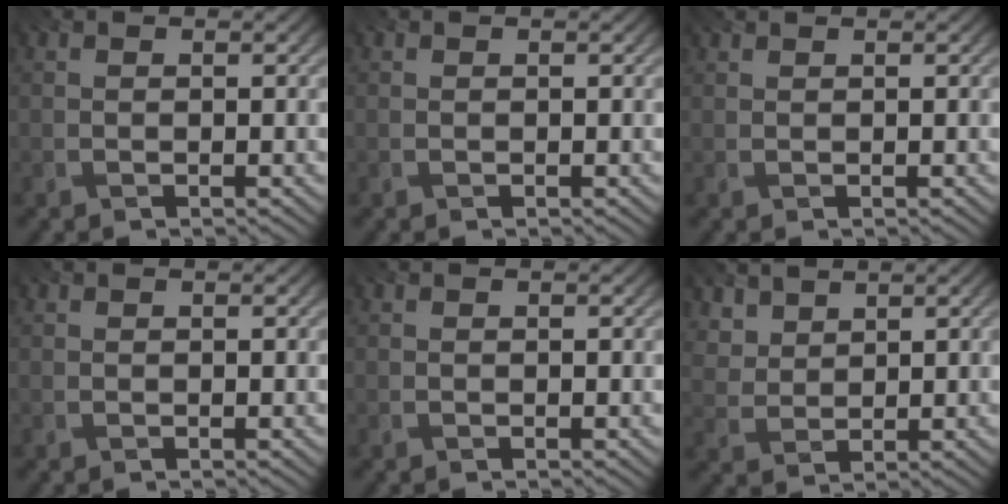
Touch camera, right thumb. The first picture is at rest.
{"total": 0.0}
{"total": 0.9, "force": [0.8, 0.1, 0.4], "torque": [-0.009, 0.001, 0.013]}
{"total": 0.0}
{"total": 0.0}
{"total": 3.4, "force": [2.6, 2.0, 1.0], "torque": [-0.037, -0.008, 0.062]}